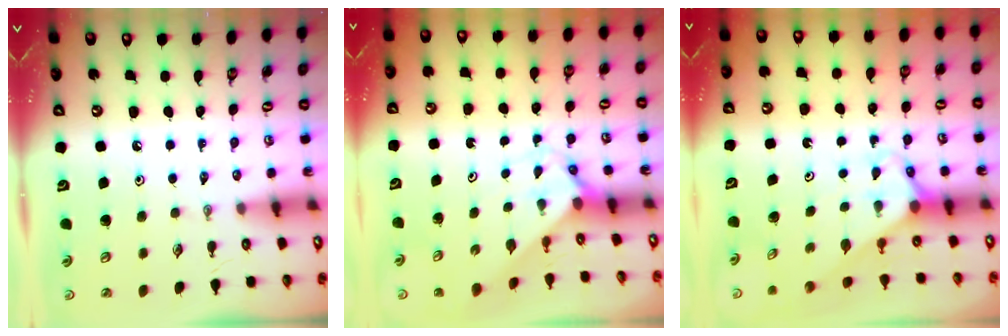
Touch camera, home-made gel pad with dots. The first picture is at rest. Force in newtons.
{"total": 2.3, "press": 2.3, "slide": 0.2}
{"total": 2.7, "press": 2.7, "slide": 0.1}